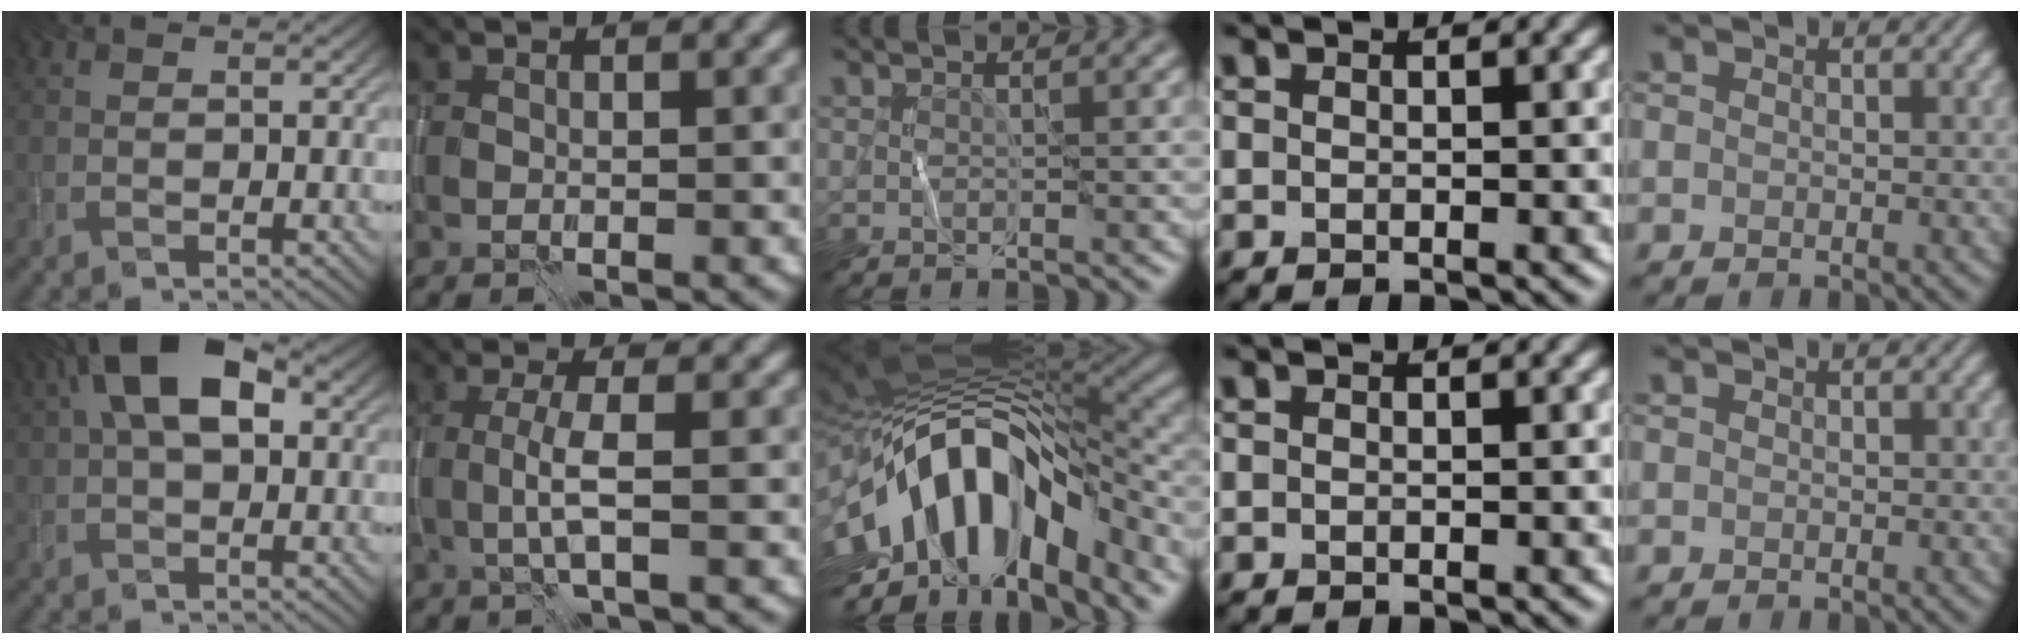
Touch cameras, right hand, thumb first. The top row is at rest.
{"thumb": {"total": 9.8, "force": [3.0, 5.1, 7.9], "torque": [-0.154, 0.028, 0.035]}, "index": {"total": 2.4, "force": [-0.4, 0.0, 2.4], "torque": [-0.052, 0.002, -0.011]}, "middle": {"total": 14.8, "force": [-4.0, 7.8, 11.9], "torque": [-0.195, 0.017, -0.076]}}